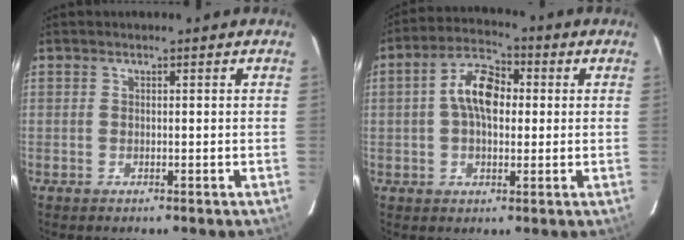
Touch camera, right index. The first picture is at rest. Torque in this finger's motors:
{"motor_torque": [0.48, -0.05, 0.63, 0.13]}